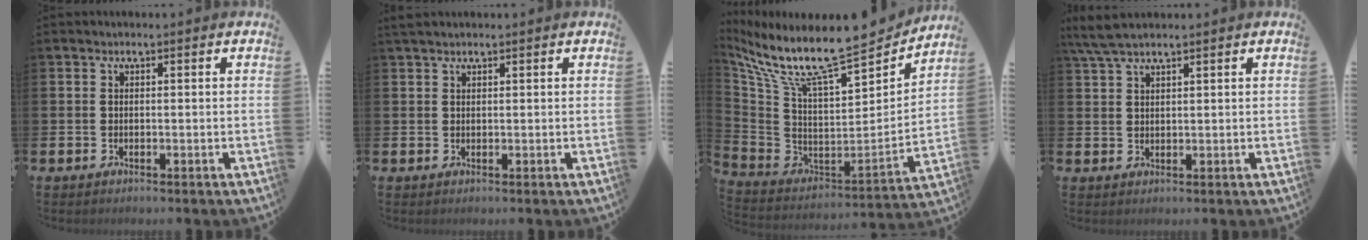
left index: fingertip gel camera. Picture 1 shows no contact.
{"total": 1.2, "force": [1.1, 0.2, 0.4], "torque": [-0.008, 0.004, 0.020]}
{"total": 11.8, "force": [9.7, 2.4, 6.2], "torque": [-0.144, -0.075, 0.158]}
{"total": 3.9, "force": [3.3, 0.8, 2.0], "torque": [-0.055, 0.000, 0.062]}